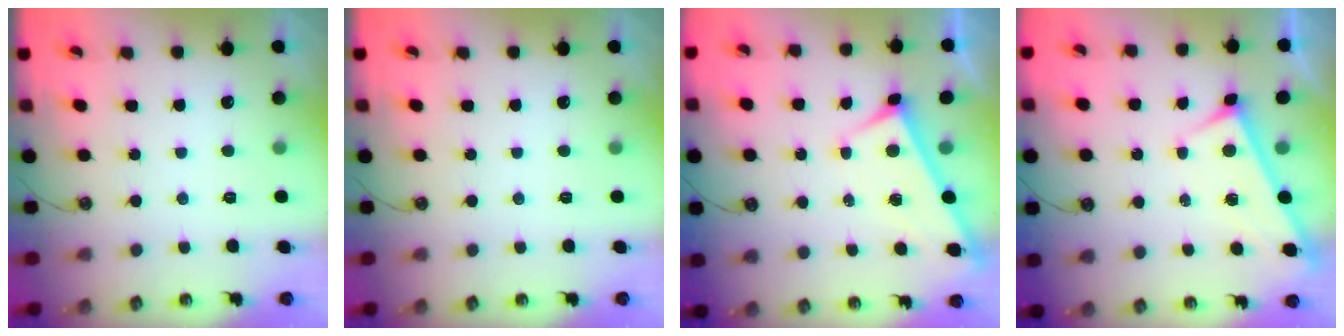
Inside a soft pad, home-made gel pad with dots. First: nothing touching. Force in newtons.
{"total": 0.0}
{"total": 3.8, "press": 3.7, "slide": 0.2}
{"total": 3.2, "press": 3.1, "slide": 0.3}